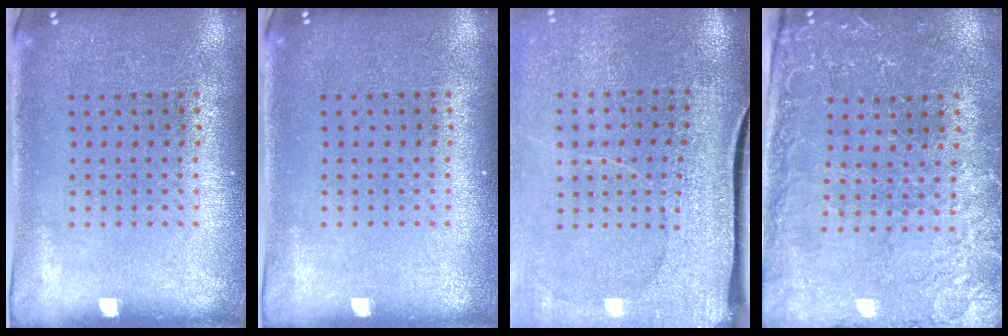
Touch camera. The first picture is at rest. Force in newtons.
{"total": 0.0}
{"total": 4.0, "press": 3.3, "slide": 2.3}
{"total": 0.6, "press": 0.4, "slide": 0.4}